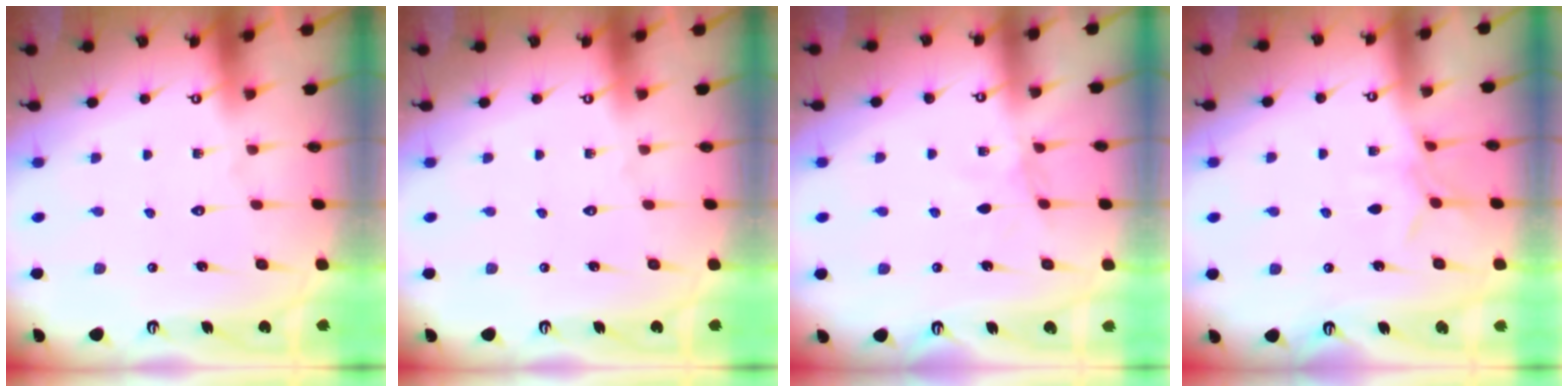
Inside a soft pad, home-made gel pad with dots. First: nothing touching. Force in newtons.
{"total": 0.0}
{"total": 3.0, "press": 2.9, "slide": 0.4}
{"total": 5.2, "press": 5.1, "slide": 0.5}